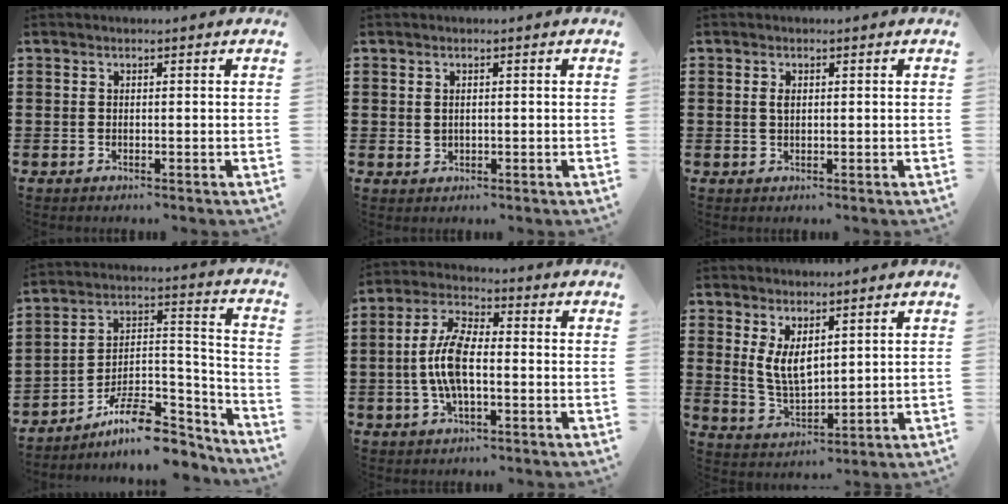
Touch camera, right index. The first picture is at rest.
{"total": 1.1, "force": [0.2, 0.8, 0.8], "torque": [-0.018, 0.007, 0.003]}
{"total": 1.3, "force": [0.3, 0.6, 1.1], "torque": [-0.023, 0.003, 0.005]}
{"total": 10.2, "force": [-8.3, 3.1, 5.0], "torque": [-0.078, 0.026, -0.157]}
{"total": 8.3, "force": [-1.0, 3.7, 7.3], "torque": [-0.166, 0.002, -0.025]}
{"total": 5.4, "force": [2.3, 2.7, 4.0], "torque": [-0.093, -0.003, 0.041]}